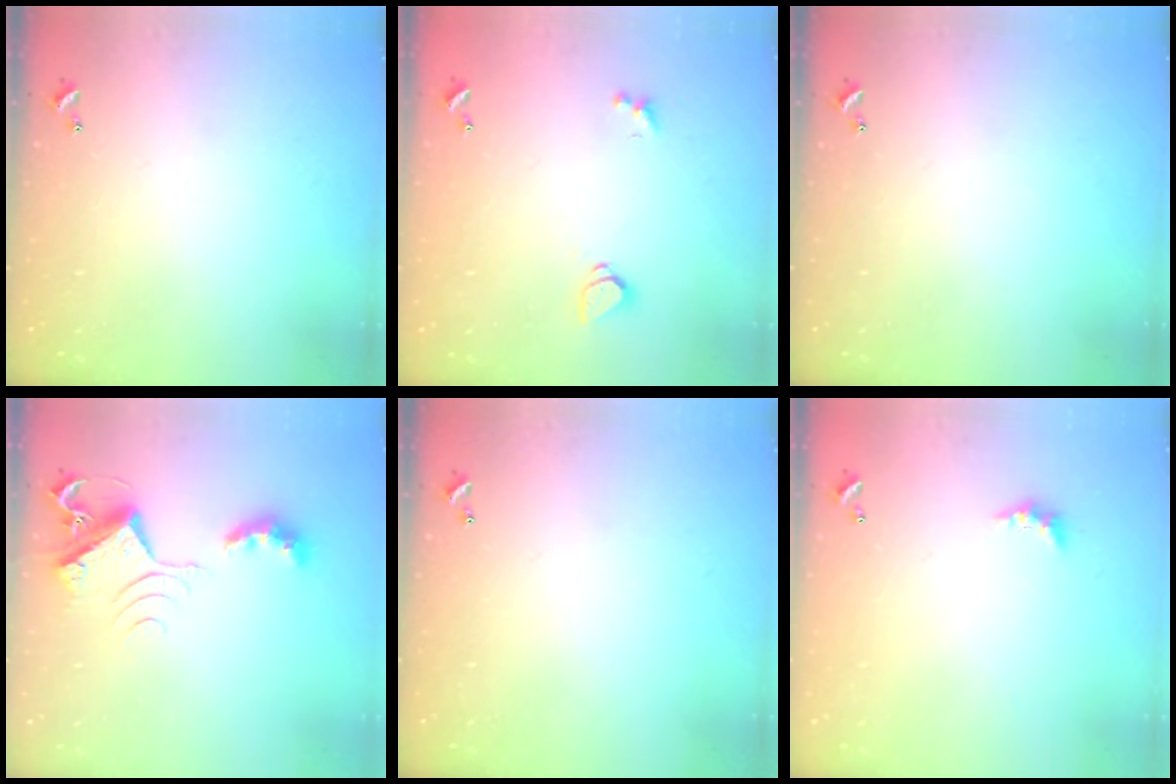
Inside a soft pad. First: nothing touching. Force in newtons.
{"total": 1.3, "press": 1.2, "slide": 0.4}
{"total": 0.0}
{"total": 8.1, "press": 8.1, "slide": 0.1}
{"total": 0.0}
{"total": 2.3, "press": 2.2, "slide": 0.7}